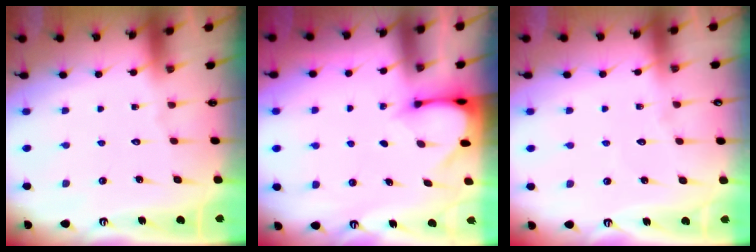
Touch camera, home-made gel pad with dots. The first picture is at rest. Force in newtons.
{"total": 3.3, "press": 3.3, "slide": 0.3}
{"total": 2.3, "press": 2.3, "slide": 0.2}